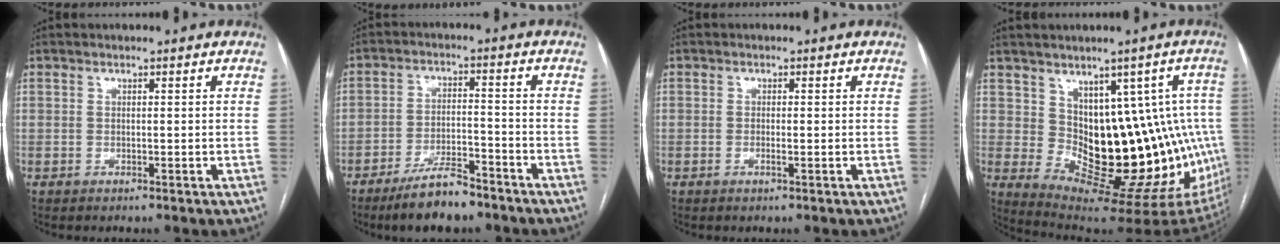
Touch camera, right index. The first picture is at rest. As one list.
[{"total": 8.4, "force": [-6.6, 2.2, 4.7], "torque": [-0.086, -0.008, -0.116]}, {"total": 1.0, "force": [-0.4, 0.1, 1.0], "torque": [-0.019, 0.000, -0.007]}, {"total": 17.4, "force": [1.1, 8.4, 15.2], "torque": [-0.149, 0.016, 0.038]}]